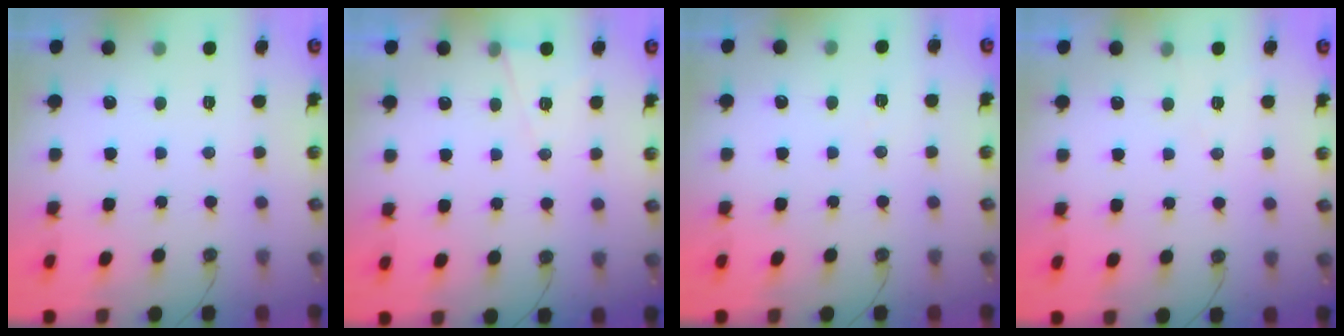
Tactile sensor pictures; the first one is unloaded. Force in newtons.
{"total": 6.0, "press": 3.9, "slide": 4.5}
{"total": 2.3, "press": 1.3, "slide": 1.9}
{"total": 5.4, "press": 3.1, "slide": 4.5}